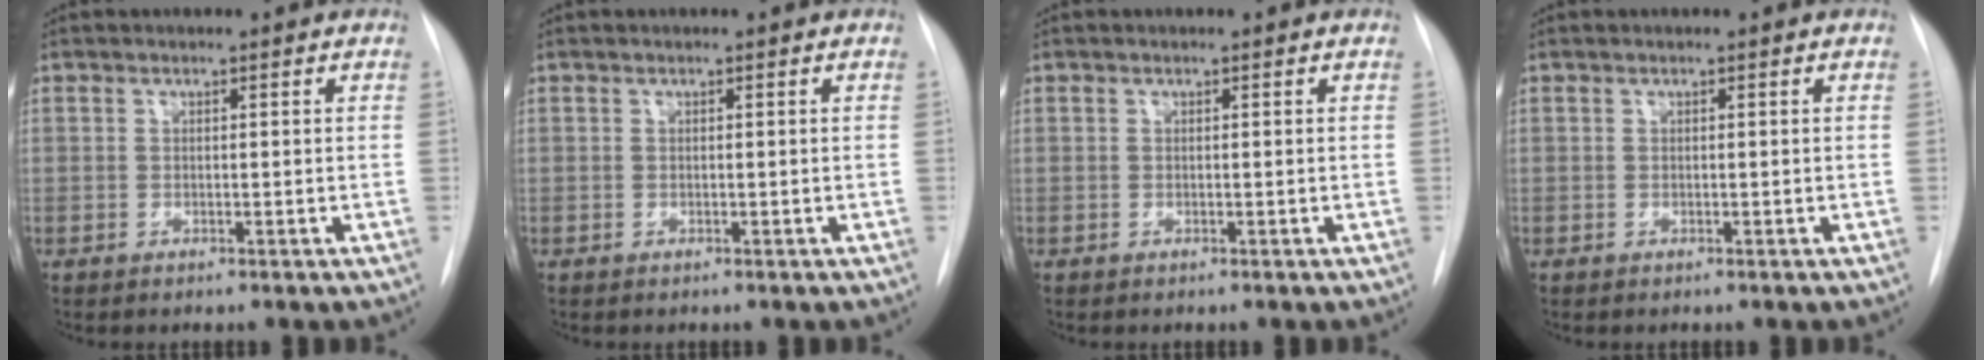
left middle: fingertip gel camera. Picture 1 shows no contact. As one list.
[{"total": 0.0}, {"total": 0.0}, {"total": 0.0}]